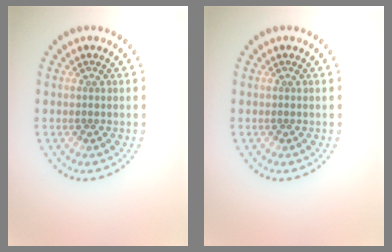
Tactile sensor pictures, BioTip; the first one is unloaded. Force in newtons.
{"total": 0.0}